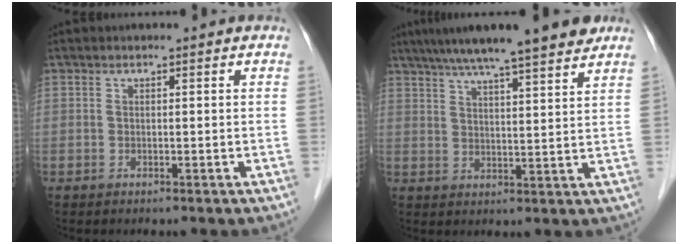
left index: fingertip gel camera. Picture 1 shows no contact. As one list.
[{"total": 14.5, "force": [11.9, 0.5, 8.2], "torque": [-0.131, 0.025, 0.169]}]